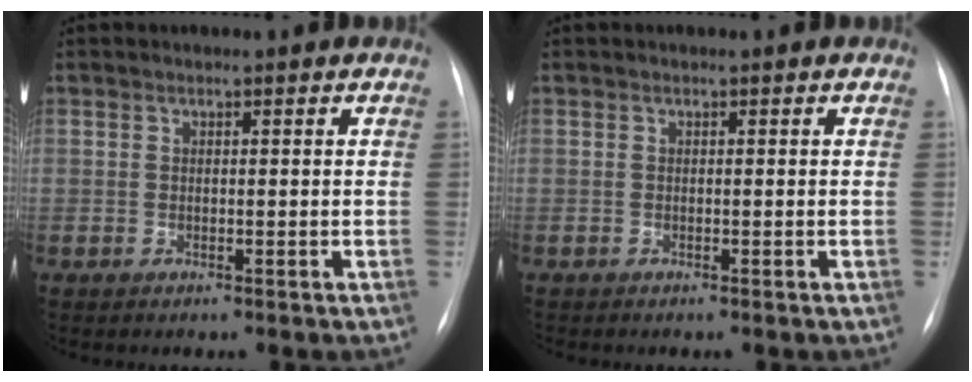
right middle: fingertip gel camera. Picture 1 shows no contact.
{"total": 0.0}